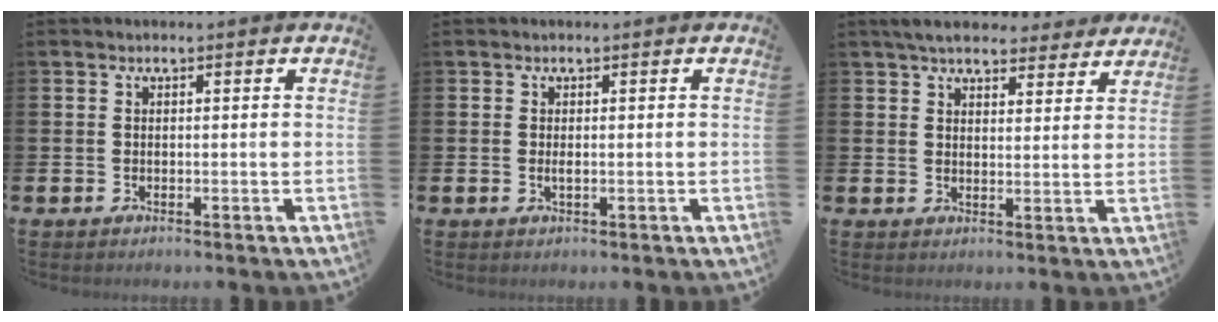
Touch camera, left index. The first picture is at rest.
{"total": 0.7, "force": [0.0, 0.2, 0.7], "torque": [-0.011, -0.002, -0.001]}
{"total": 5.6, "force": [5.2, 1.5, 1.1], "torque": [-0.026, -0.024, 0.093]}